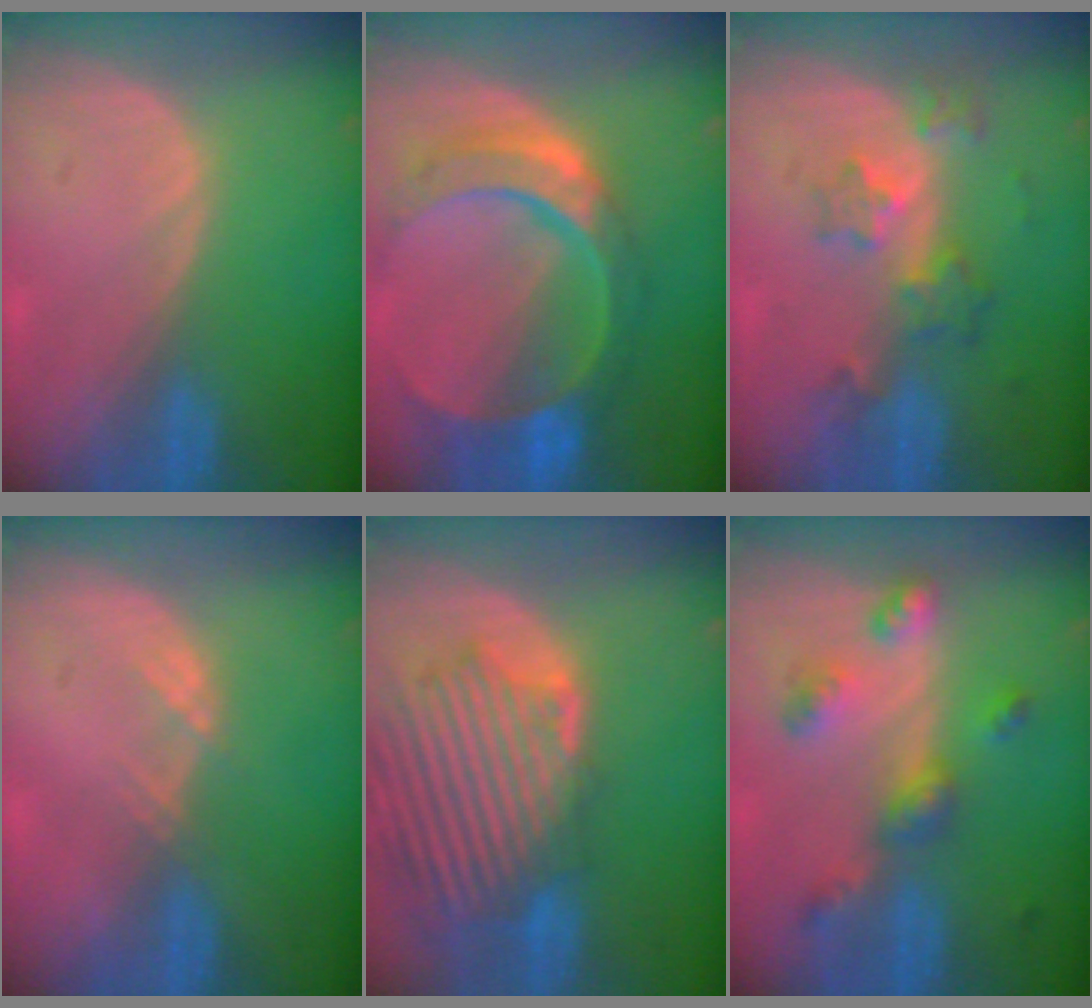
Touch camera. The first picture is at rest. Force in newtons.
{"total": 11.1, "press": 9.4, "slide": 6.0}
{"total": 5.9, "press": 5.3, "slide": 2.5}
{"total": 1.5, "press": 1.3, "slide": 0.8}
{"total": 13.4, "press": 11.6, "slide": 6.6}
{"total": 6.8, "press": 6.0, "slide": 3.3}